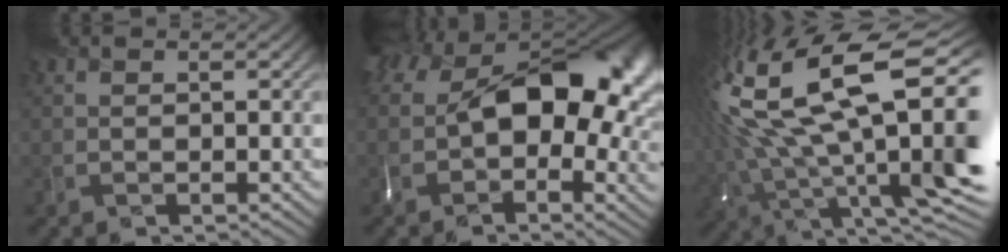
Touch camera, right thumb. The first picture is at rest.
{"total": 18.6, "force": [2.1, 12.3, 13.8], "torque": [-0.184, -0.015, 0.055]}
{"total": 21.3, "force": [2.7, 10.9, 18.1], "torque": [-0.360, -0.036, 0.066]}